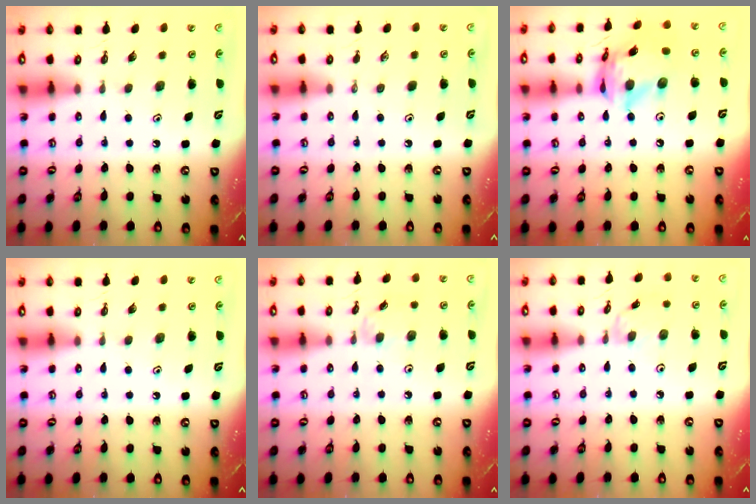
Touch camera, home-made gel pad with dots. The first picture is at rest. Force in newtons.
{"total": 0.0}
{"total": 14.8, "press": 14.7, "slide": 1.3}
{"total": 0.0}
{"total": 3.1, "press": 3.1, "slide": 0.4}
{"total": 1.5, "press": 1.4, "slide": 0.4}